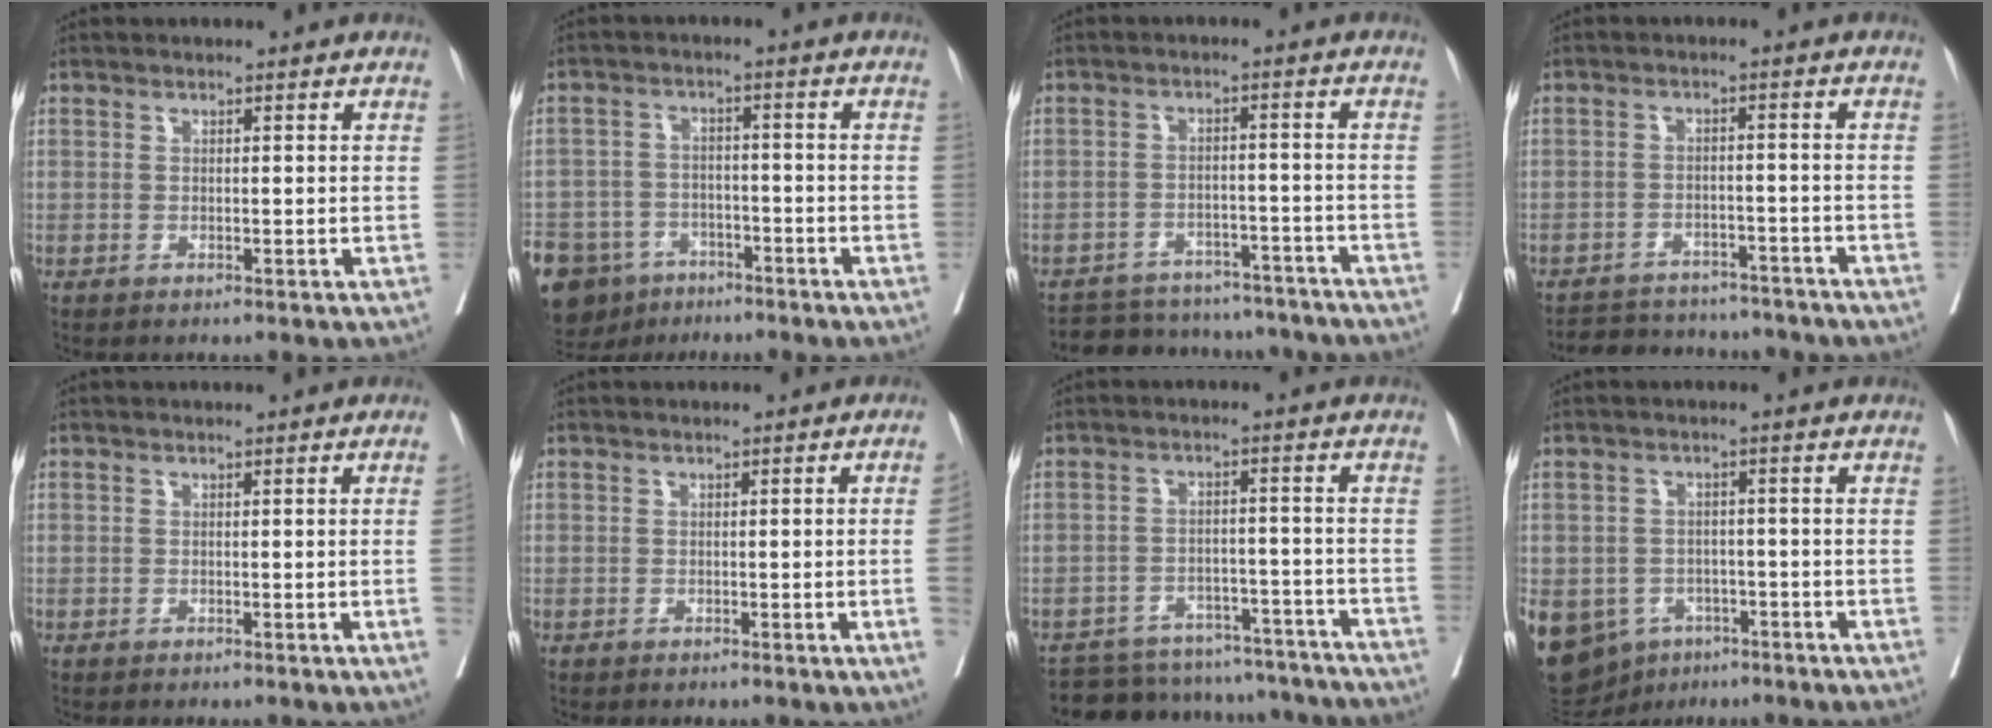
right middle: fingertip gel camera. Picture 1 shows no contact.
{"total": 17.5, "force": [-11.2, 11.7, 6.7], "torque": [-0.197, -0.010, -0.167]}
{"total": 16.5, "force": [-15.0, 5.8, 3.9], "torque": [-0.072, 0.013, -0.185]}
{"total": 14.3, "force": [-12.9, 5.0, 3.8], "torque": [-0.070, 0.014, -0.162]}
{"total": 1.1, "force": [-0.2, -0.2, 1.1], "torque": [-0.018, -0.001, -0.003]}
{"total": 3.5, "force": [-0.7, -0.9, 3.3], "torque": [-0.042, -0.001, -0.007]}
{"total": 17.4, "force": [-16.1, 5.7, 3.2], "torque": [-0.055, 0.019, -0.200]}
{"total": 18.6, "force": [-8.7, 14.7, 7.5], "torque": [-0.226, 0.001, -0.114]}